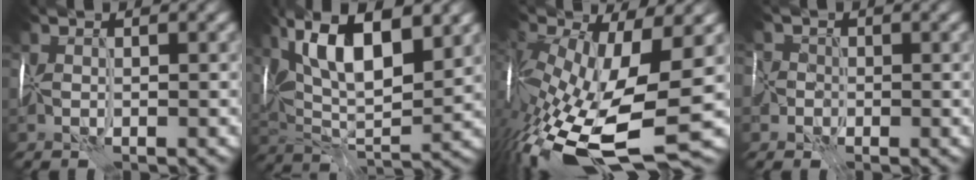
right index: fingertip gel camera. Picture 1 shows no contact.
{"total": 10.9, "force": [4.6, 4.4, 8.9], "torque": [-0.154, 0.007, 0.078]}
{"total": 15.7, "force": [-5.2, 6.4, 13.4], "torque": [-0.282, -0.033, -0.086]}
{"total": 5.5, "force": [-2.0, 4.6, 2.2], "torque": [-0.049, -0.001, -0.055]}